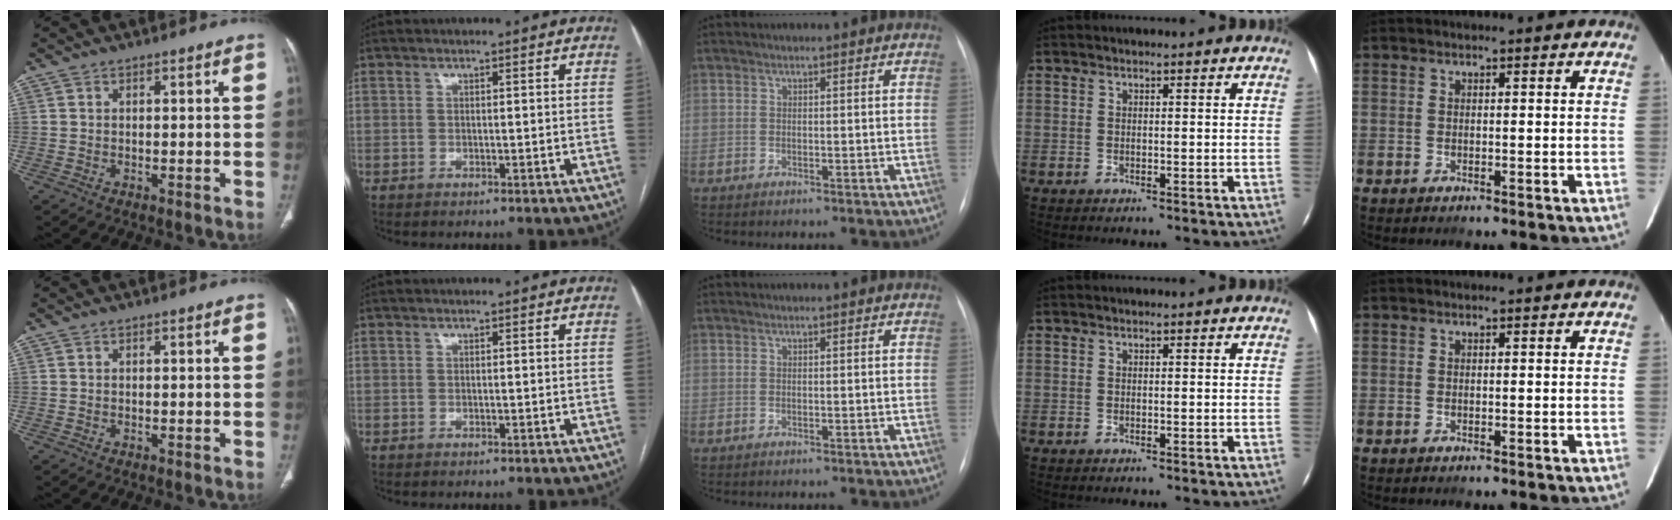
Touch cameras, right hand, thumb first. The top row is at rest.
{}